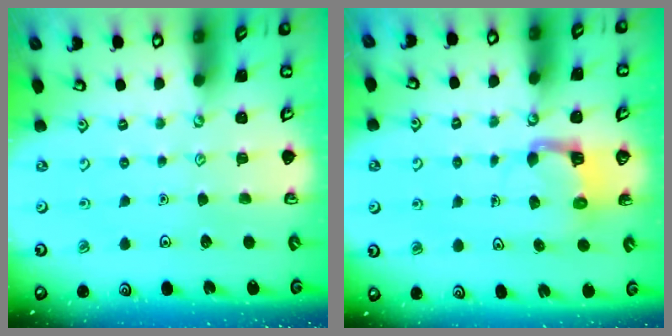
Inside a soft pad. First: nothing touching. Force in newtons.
{"total": 4.2, "press": 4.2, "slide": 0.1}